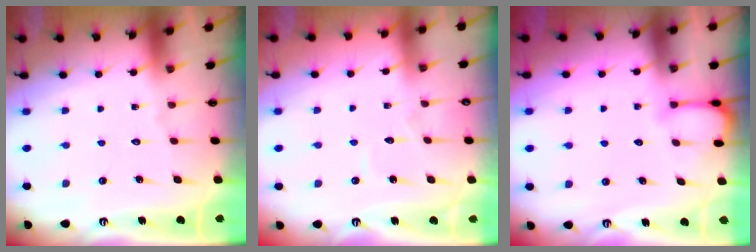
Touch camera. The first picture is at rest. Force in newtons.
{"total": 2.7, "press": 2.7, "slide": 0.3}
{"total": 2.8, "press": 2.8, "slide": 0.1}